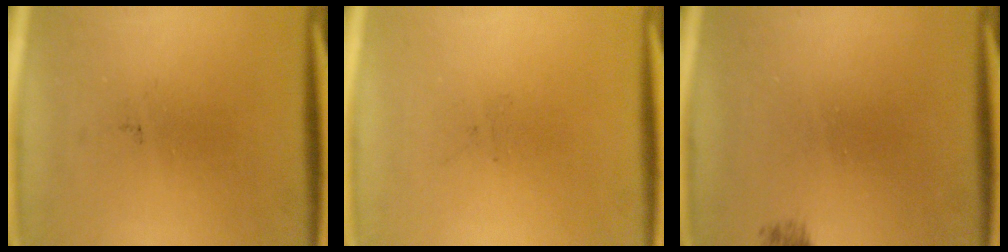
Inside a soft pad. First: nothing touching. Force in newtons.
{"total": 0.0}
{"total": 0.7}